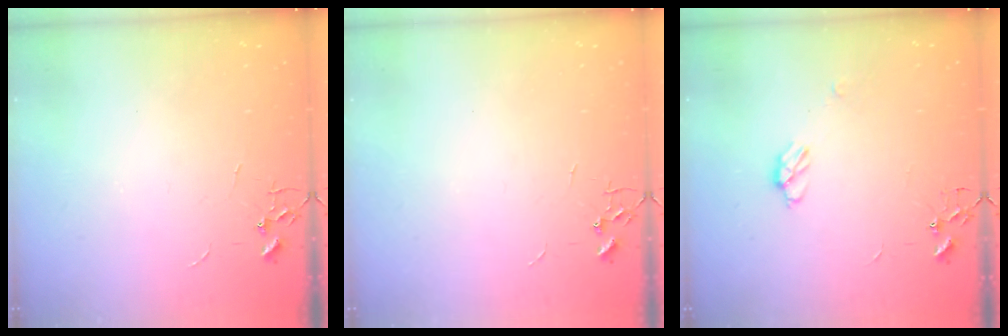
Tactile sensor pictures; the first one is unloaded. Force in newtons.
{"total": 0.0}
{"total": 5.0, "press": 4.9, "slide": 0.5}